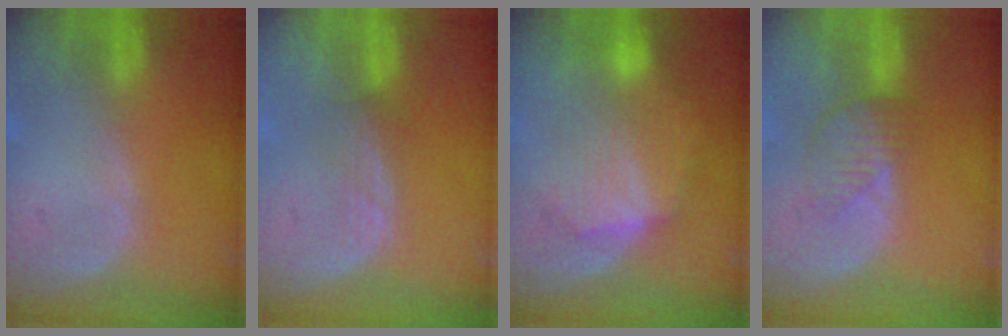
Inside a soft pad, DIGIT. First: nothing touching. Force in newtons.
{"total": 2.5, "press": 2.3, "slide": 0.9}
{"total": 8.0, "press": 8.0, "slide": 0.3}
{"total": 4.2, "press": 3.7, "slide": 1.9}